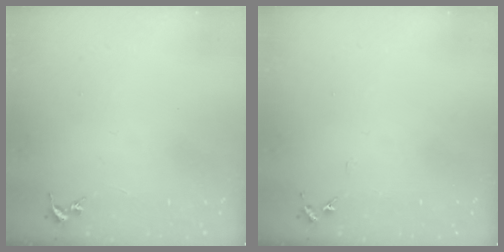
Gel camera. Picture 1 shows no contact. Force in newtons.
{"total": 4.0, "press": 4.0, "slide": 0.5}